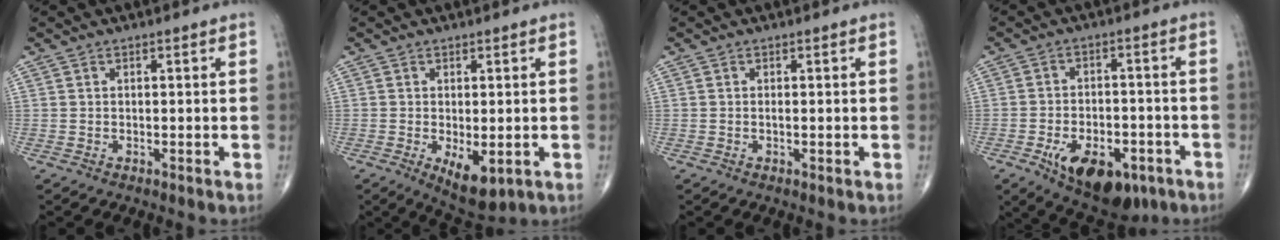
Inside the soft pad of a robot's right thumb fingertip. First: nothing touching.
{"total": 6.8, "force": [-1.9, 3.1, 5.7], "torque": [-0.084, -0.012, -0.015]}
{"total": 0.5, "force": [-0.1, 0.1, 0.5], "torque": [-0.009, -0.001, -0.002]}
{"total": 14.9, "force": [-7.2, 8.0, 10.3], "torque": [-0.134, 0.023, -0.097]}